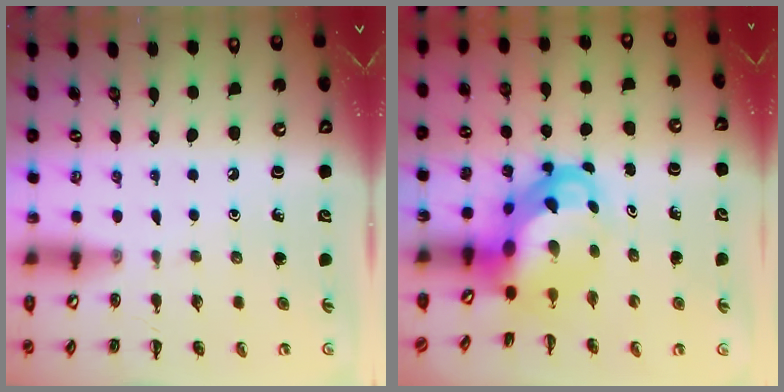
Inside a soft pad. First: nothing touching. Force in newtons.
{"total": 6.4, "press": 6.1, "slide": 1.7}